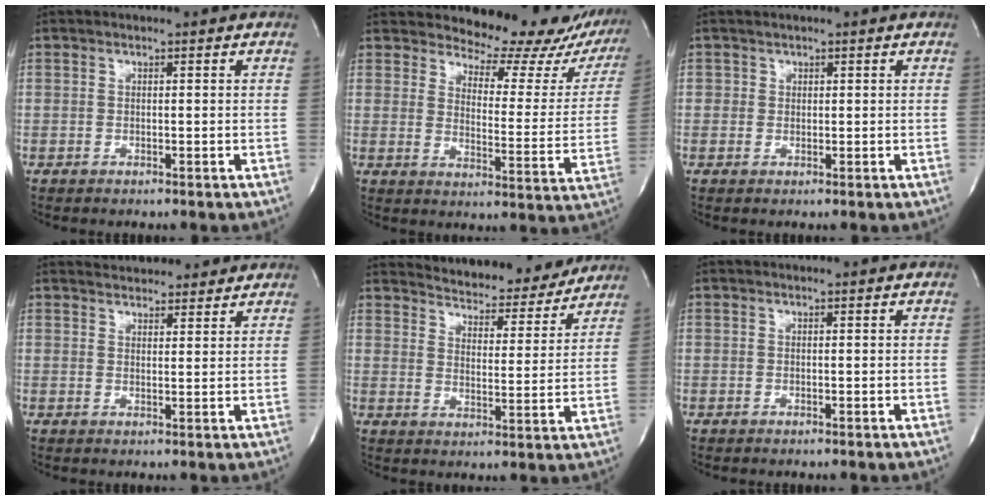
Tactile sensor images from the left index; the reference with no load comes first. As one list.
[{"total": 18.5, "force": [17.2, 5.2, 4.4], "torque": [-0.030, -0.087, 0.179]}, {"total": 0.8, "force": [0.0, 0.8, -0.1], "torque": [0.012, -0.004, -0.005]}, {"total": 6.2, "force": [5.7, 2.0, 1.2], "torque": [-0.014, 0.009, 0.071]}, {"total": 12.3, "force": [11.9, 2.6, 1.6], "torque": [-0.014, -0.024, 0.153]}, {"total": 0.0}]